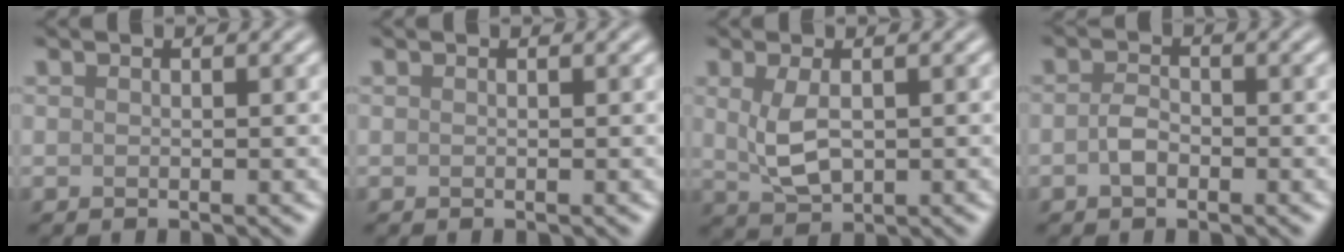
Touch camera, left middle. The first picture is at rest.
{"total": 0.0}
{"total": 3.3, "force": [0.5, 1.8, 2.8], "torque": [-0.065, -0.001, 0.015]}
{"total": 1.8, "force": [-0.6, 1.1, 1.2], "torque": [-0.027, 0.002, -0.016]}